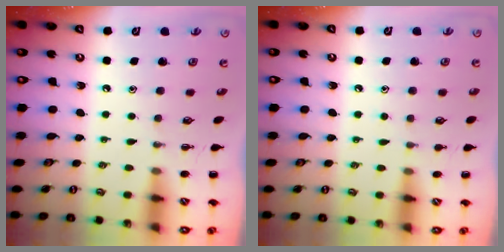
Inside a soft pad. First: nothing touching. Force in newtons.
{"total": 5.1, "press": 4.8, "slide": 1.8}